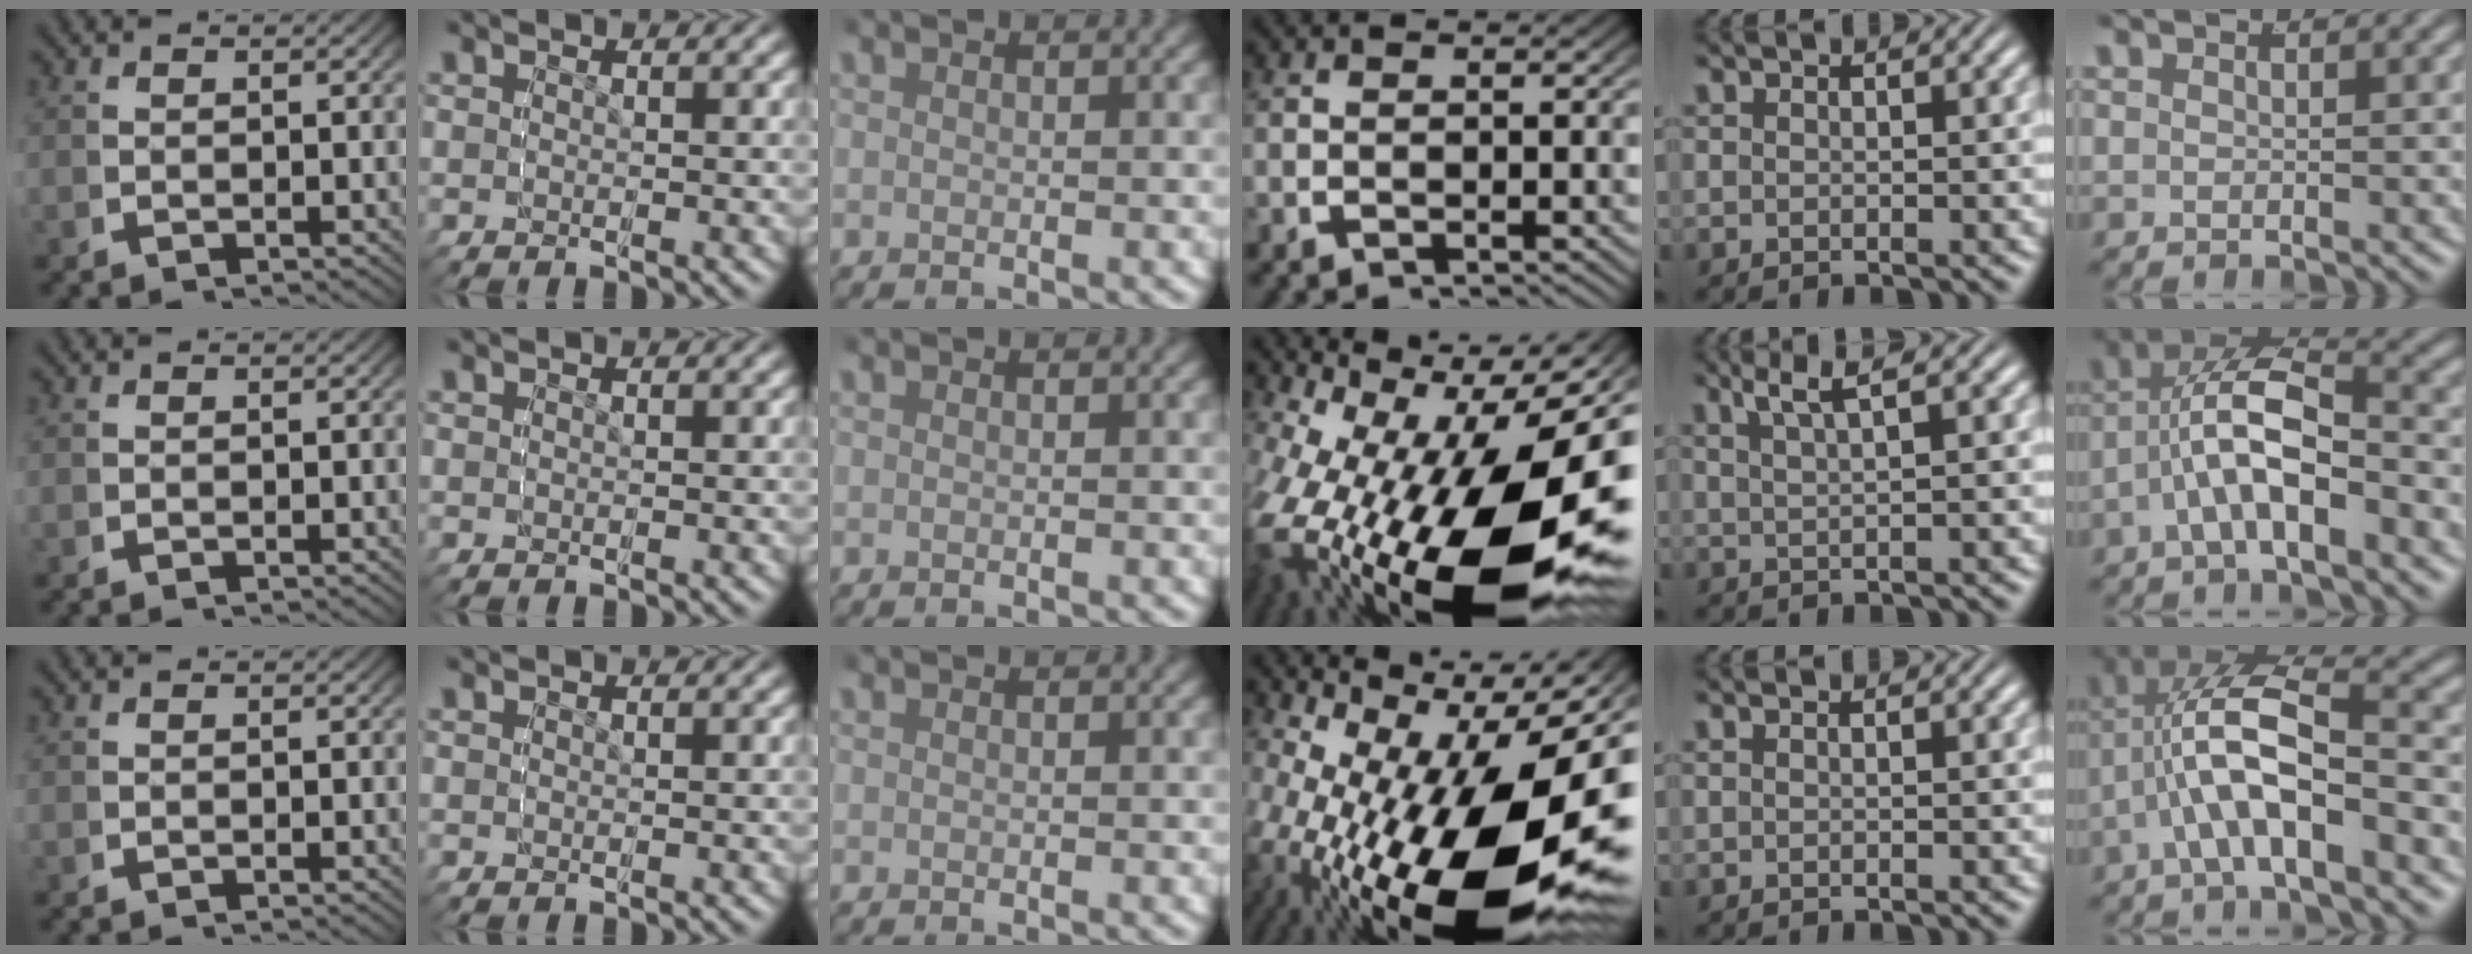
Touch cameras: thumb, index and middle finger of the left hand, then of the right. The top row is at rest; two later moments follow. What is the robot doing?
{"motion": "grasp_and_lifting", "object": "button"}